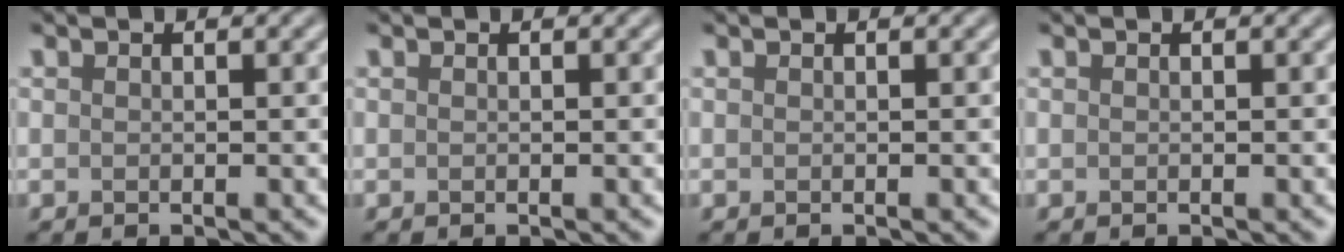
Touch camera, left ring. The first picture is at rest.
{"total": 0.0}
{"total": 0.0}
{"total": 0.0}